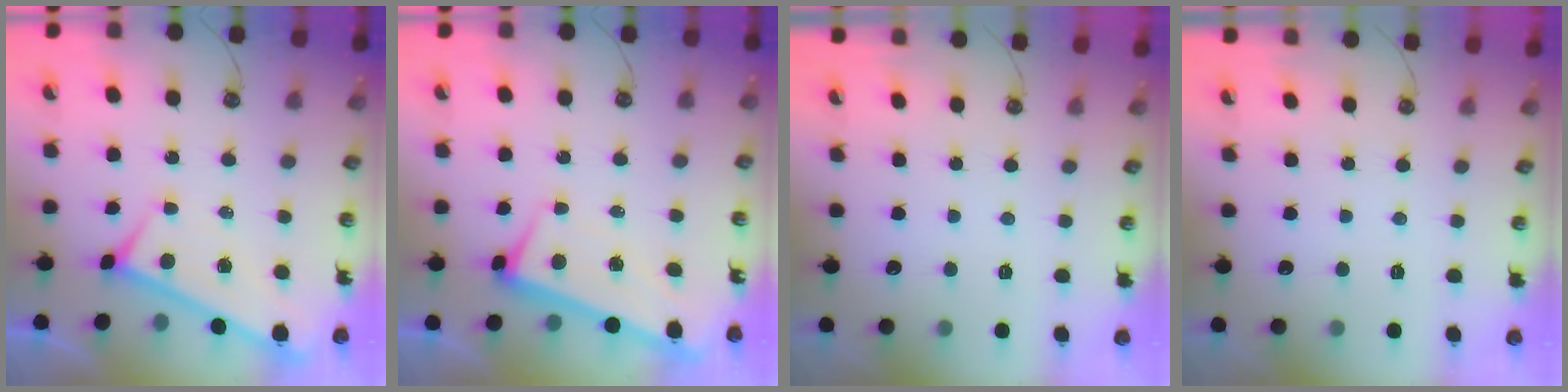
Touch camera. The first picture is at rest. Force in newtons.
{"total": 1.6, "press": 0.6, "slide": 1.4}
{"total": 0.0}
{"total": 0.0}